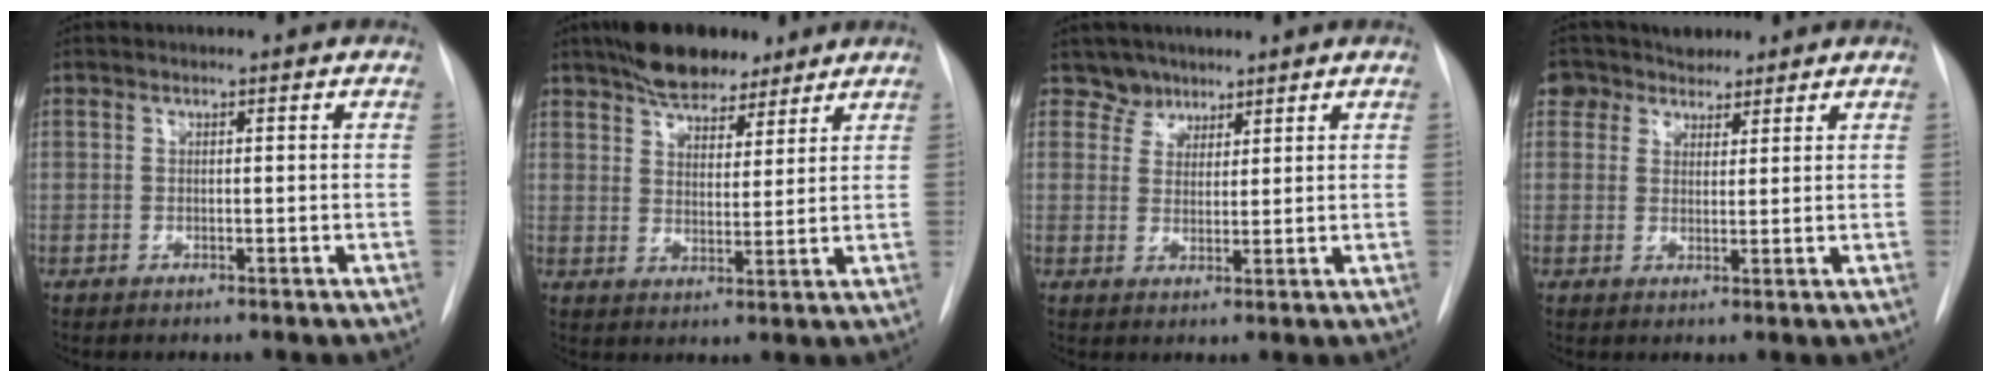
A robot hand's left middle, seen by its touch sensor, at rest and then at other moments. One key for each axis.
{"total": 9.9, "fx": 7.7, "fy": 4.0, "fz": 4.8, "tx": -0.077, "ty": 0.011, "tz": 0.130}
{"total": 3.2, "fx": 2.6, "fy": 1.8, "fz": -0.6, "tx": 0.020, "ty": -0.003, "tz": 0.042}
{"total": 4.9, "fx": 3.7, "fy": 3.3, "fz": 0.1, "tx": 0.002, "ty": 0.019, "tz": 0.062}